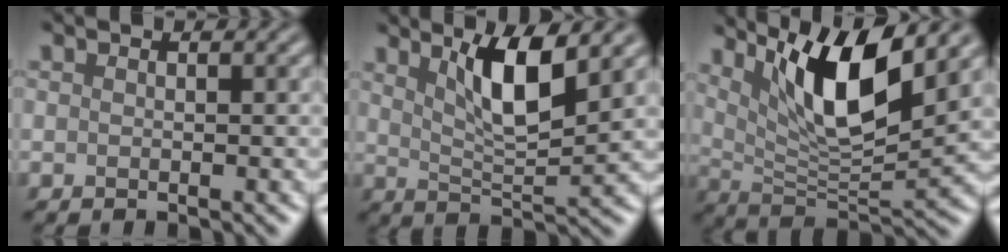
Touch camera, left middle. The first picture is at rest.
{"total": 5.2, "force": [2.7, 1.0, 4.4], "torque": [-0.077, -0.004, 0.049]}
{"total": 8.6, "force": [4.4, 2.1, 7.1], "torque": [-0.117, -0.014, 0.085]}